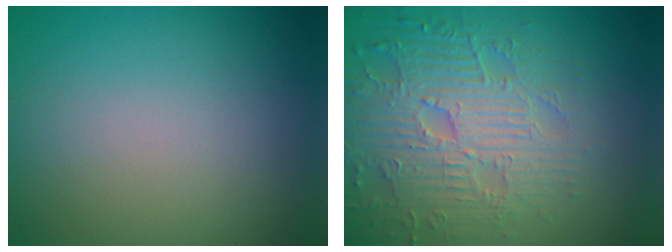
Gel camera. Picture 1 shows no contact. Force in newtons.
{"total": 7.7, "press": 5.9, "slide": 4.8}